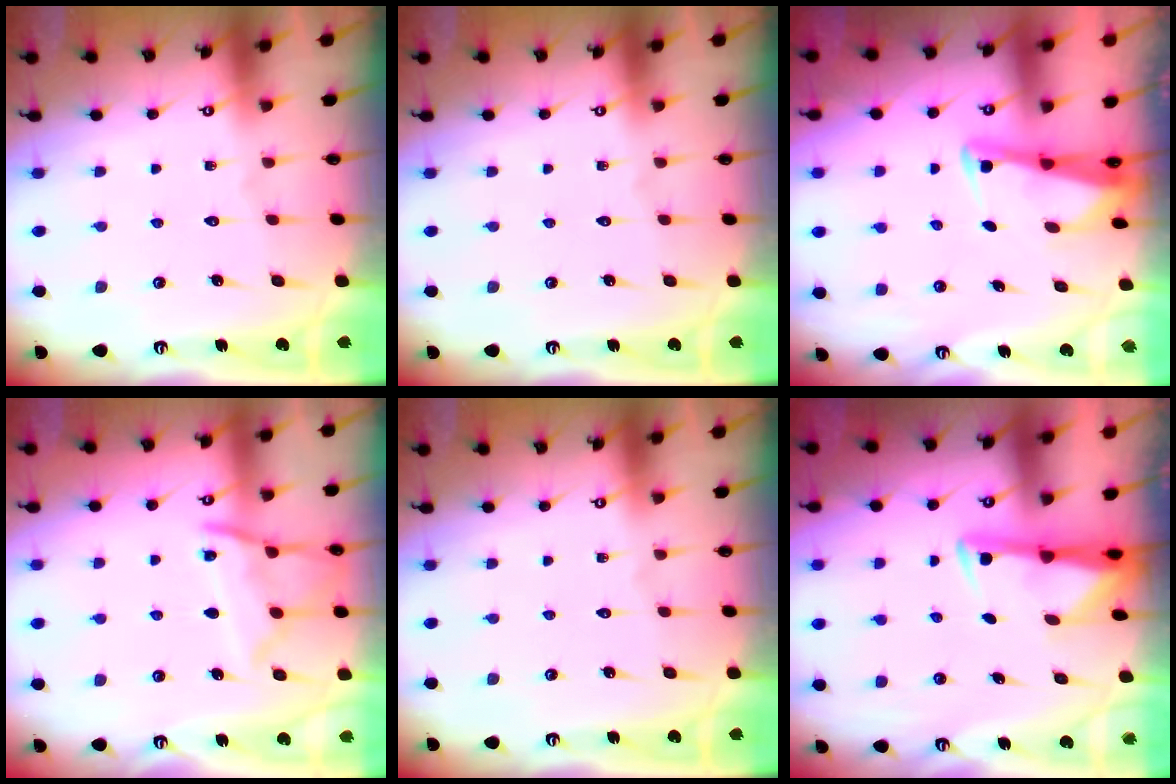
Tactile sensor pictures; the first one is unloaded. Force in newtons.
{"total": 0.0}
{"total": 2.7, "press": 2.7, "slide": 0.3}
{"total": 12.2, "press": 12.1, "slide": 1.1}
{"total": 0.0}
{"total": 2.8, "press": 2.7, "slide": 0.5}